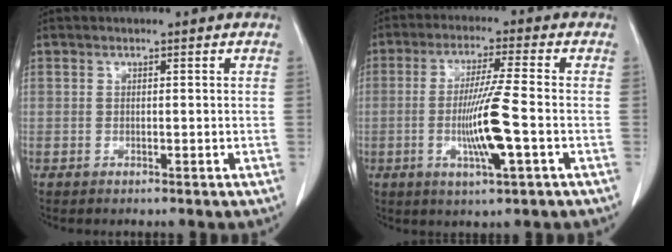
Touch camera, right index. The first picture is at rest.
{"total": 9.5, "force": [-2.1, -0.3, 9.3], "torque": [-0.178, -0.012, -0.040]}